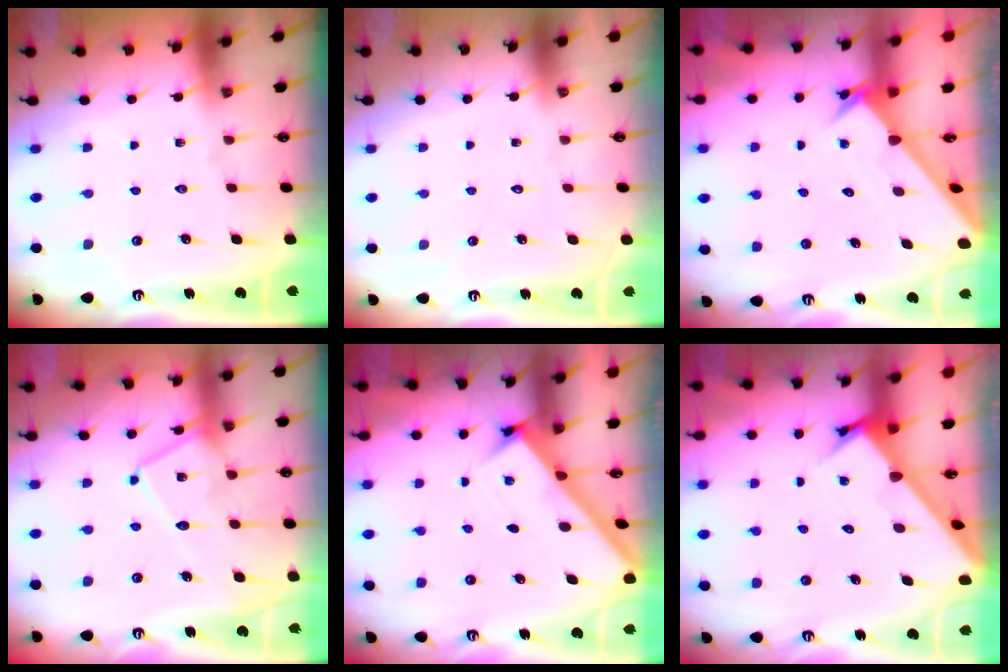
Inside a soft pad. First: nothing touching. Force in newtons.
{"total": 1.7, "press": 1.7, "slide": 0.1}
{"total": 2.5, "press": 2.5, "slide": 0.2}
{"total": 14.3, "press": 14.3, "slide": 1.3}
{"total": 2.8, "press": 2.7, "slide": 0.4}
{"total": 3.1, "press": 3.1, "slide": 0.3}